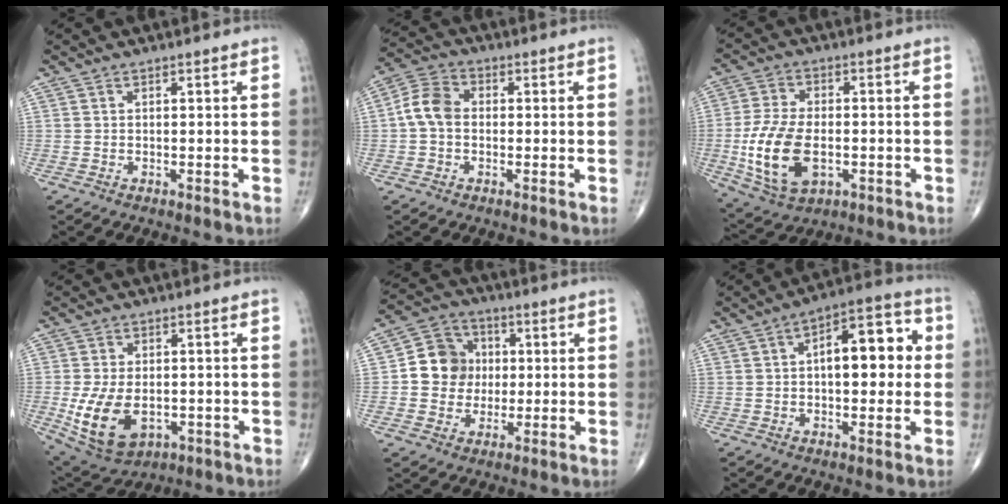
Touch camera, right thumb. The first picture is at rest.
{"total": 6.6, "force": [-0.3, 4.9, 4.4], "torque": [-0.081, 0.022, -0.017]}
{"total": 14.1, "force": [-2.8, 8.0, 11.2], "torque": [-0.225, 0.001, -0.041]}
{"total": 12.2, "force": [-2.6, 7.6, 9.1], "torque": [-0.168, -0.002, -0.026]}
{"total": 9.9, "force": [0.4, 9.0, 4.3], "torque": [-0.035, 0.017, -0.001]}
{"total": 13.1, "force": [1.3, 6.3, 11.4], "torque": [-0.133, 0.026, 0.012]}